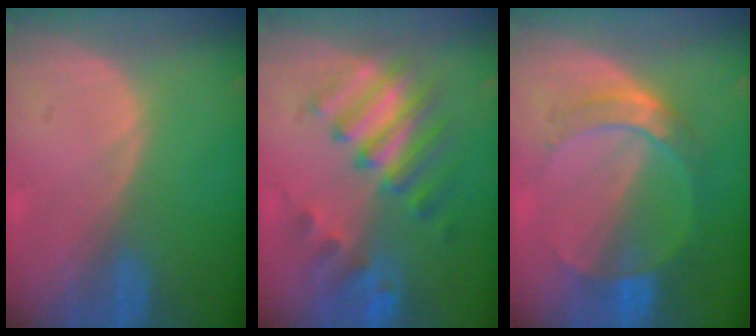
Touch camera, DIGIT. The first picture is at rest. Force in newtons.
{"total": 8.5, "press": 7.9, "slide": 3.0}
{"total": 7.1, "press": 6.4, "slide": 3.1}